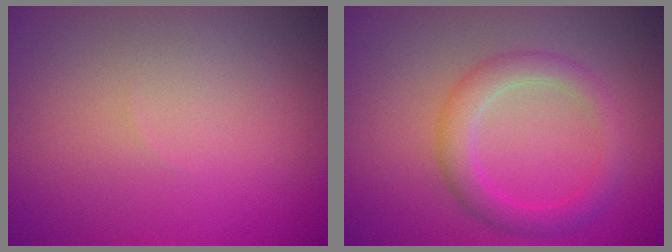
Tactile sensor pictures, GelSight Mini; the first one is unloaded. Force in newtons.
{"total": 3.2, "press": 3.2, "slide": 0.2}